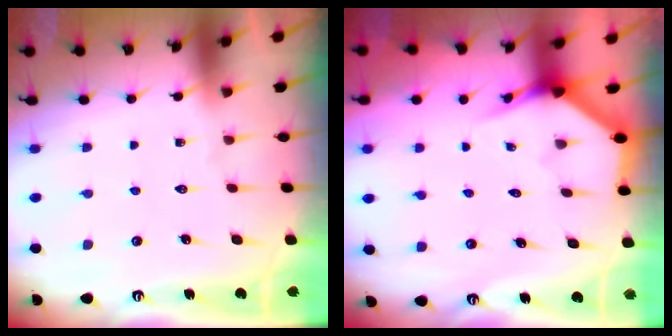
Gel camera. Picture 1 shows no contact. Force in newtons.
{"total": 3.9, "press": 3.9, "slide": 0.4}